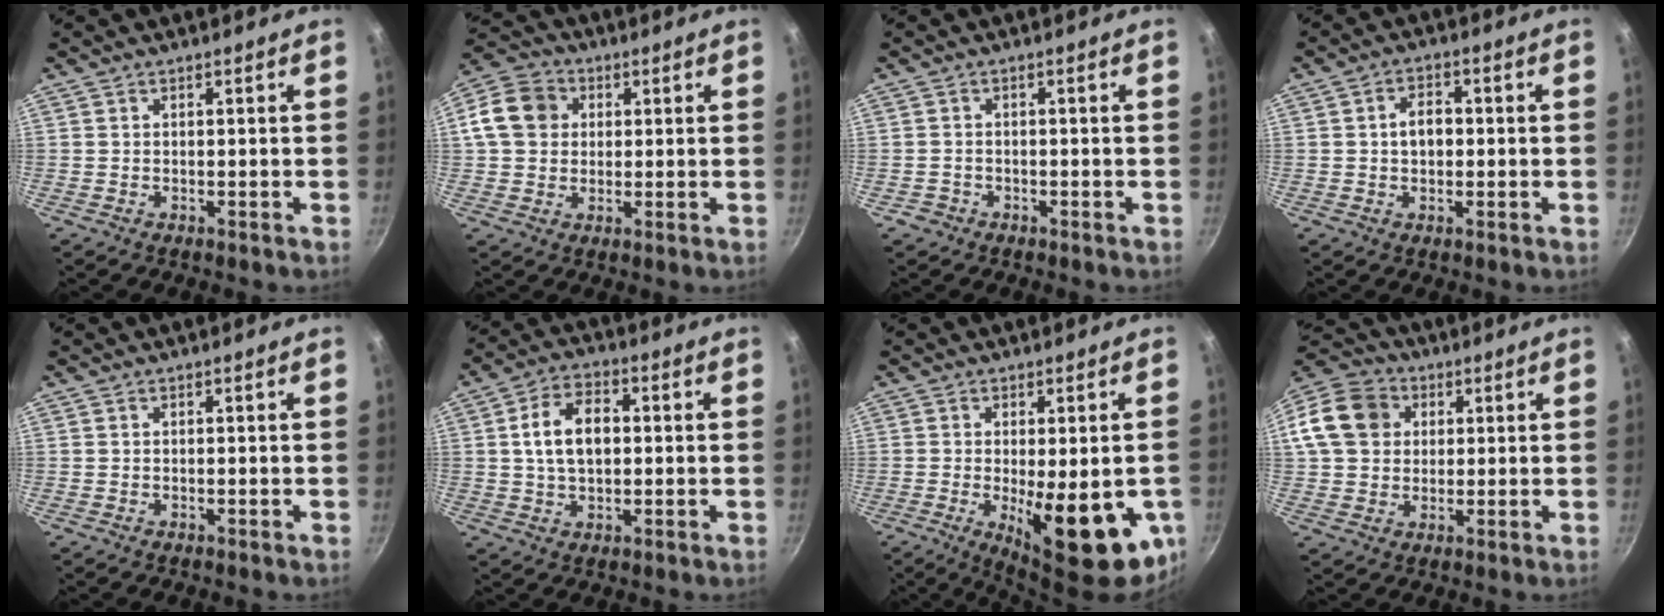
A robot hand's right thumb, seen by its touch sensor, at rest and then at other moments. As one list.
[{"total": 10.4, "force": [1.9, 8.8, 5.2], "torque": [-0.075, 0.015, 0.018]}, {"total": 1.7, "force": [-1.0, 1.3, 0.3], "torque": [-0.002, 0.013, -0.011]}, {"total": 4.4, "force": [0.1, 3.0, 3.2], "torque": [-0.035, 0.013, -0.001]}, {"total": 0.0}, {"total": 9.7, "force": [1.0, 6.1, 7.5], "torque": [-0.116, 0.017, 0.013]}, {"total": 18.1, "force": [-4.3, 6.4, 16.4], "torque": [-0.193, -0.021, -0.041]}, {"total": 13.5, "force": [3.0, 11.2, 7.0], "torque": [-0.114, 0.022, 0.041]}]